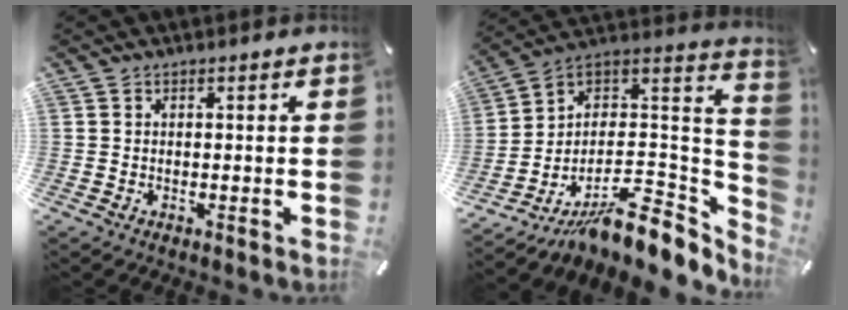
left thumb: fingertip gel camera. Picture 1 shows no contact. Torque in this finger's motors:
{"motor_torque": [-2.04, 2.97, 1.26, 1.51, 0.26]}